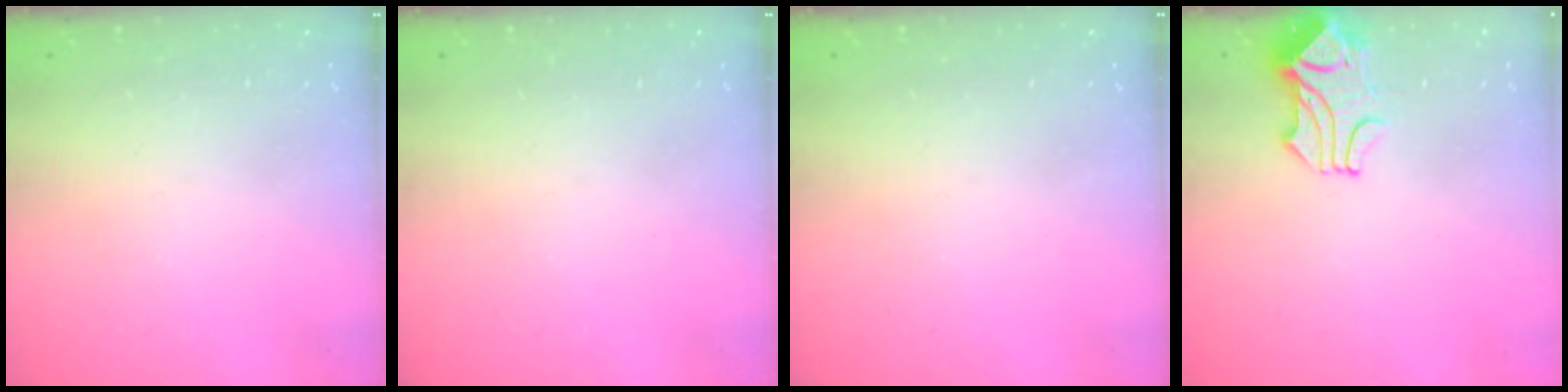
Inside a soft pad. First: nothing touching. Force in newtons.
{"total": 0.0}
{"total": 0.0}
{"total": 1.6, "press": 1.2, "slide": 1.0}